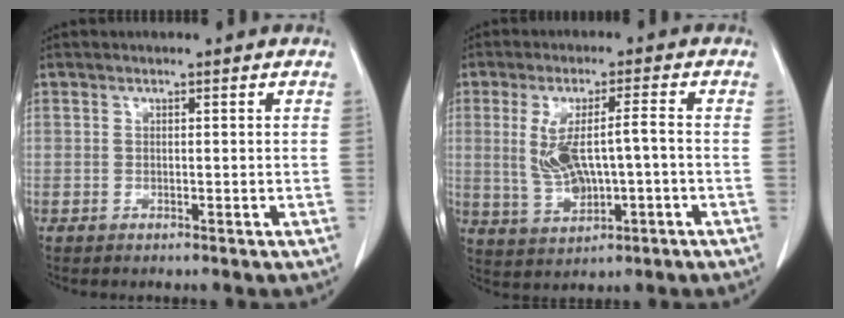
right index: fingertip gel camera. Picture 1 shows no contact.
{"total": 8.4, "force": [-0.4, 2.3, 8.0], "torque": [-0.163, 0.013, 0.007]}